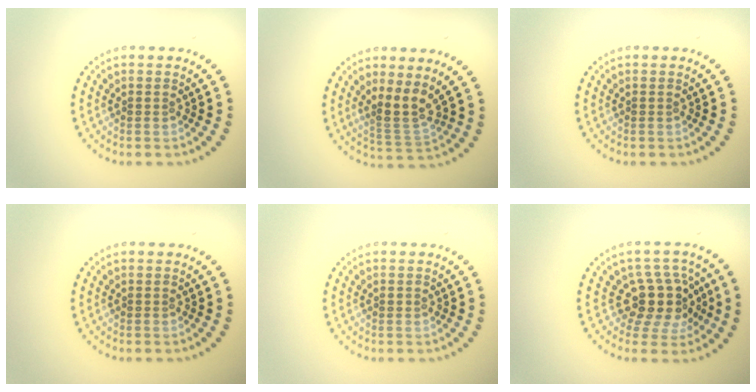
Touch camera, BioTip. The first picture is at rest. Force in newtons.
{"total": 3.0, "press": 2.3, "slide": 1.9}
{"total": 0.0}
{"total": 0.0}
{"total": 0.5, "press": 0.5, "slide": 0.2}
{"total": 4.2, "press": 3.4, "slide": 2.4}